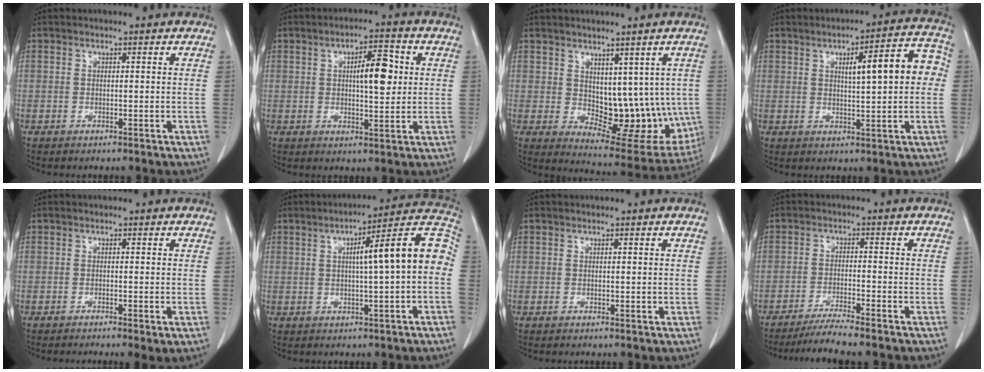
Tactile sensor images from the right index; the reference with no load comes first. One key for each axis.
{"total": 7.1, "fx": 1.4, "fy": 2.2, "fz": 6.6, "tx": -0.100, "ty": 0.008, "tz": 0.023}
{"total": 12.4, "fx": 0.9, "fy": 6.8, "fz": 10.4, "tx": -0.119, "ty": -0.005, "tz": 0.040}
{"total": 9.8, "fx": 1.6, "fy": 1.9, "fz": 9.5, "tx": -0.127, "ty": 0.026, "tz": 0.022}
{"total": 2.7, "fx": -1.6, "fy": 0.2, "fz": 2.1, "tx": -0.028, "ty": -0.009, "tz": -0.022}
{"total": 12.4, "fx": 0.7, "fy": 0.9, "fz": 12.4, "tx": -0.167, "ty": 0.037, "tz": 0.006}
{"total": 0.0}
{"total": 6.0, "fx": -5.2, "fy": -1.0, "fz": 2.9, "tx": -0.045, "ty": -0.019, "tz": -0.088}